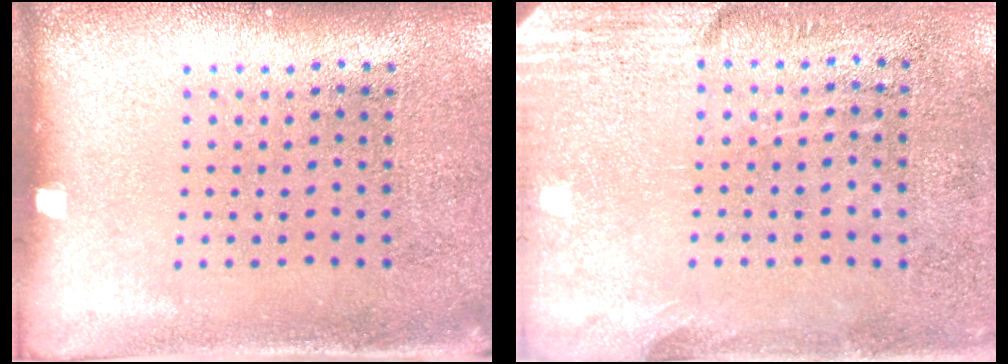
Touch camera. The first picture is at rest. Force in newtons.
{"total": 2.8, "press": 2.4, "slide": 1.5}